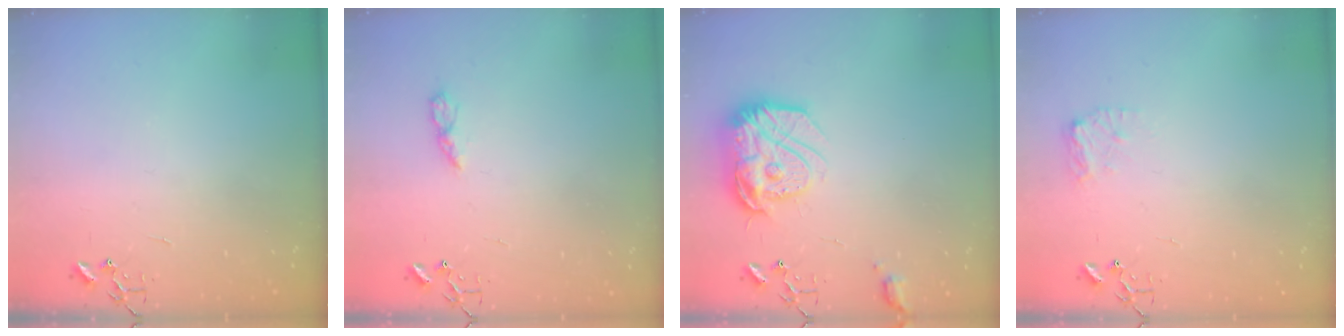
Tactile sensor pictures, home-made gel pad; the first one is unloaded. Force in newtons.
{"total": 5.8, "press": 5.7, "slide": 0.6}
{"total": 17.7, "press": 17.6, "slide": 1.4}
{"total": 7.9, "press": 7.9, "slide": 0.3}